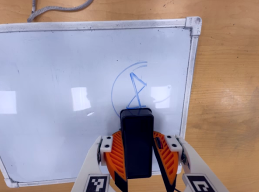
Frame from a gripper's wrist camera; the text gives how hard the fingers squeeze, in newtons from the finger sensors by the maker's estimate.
{"total": 7.4, "left": 8.3, "right": 6.6}